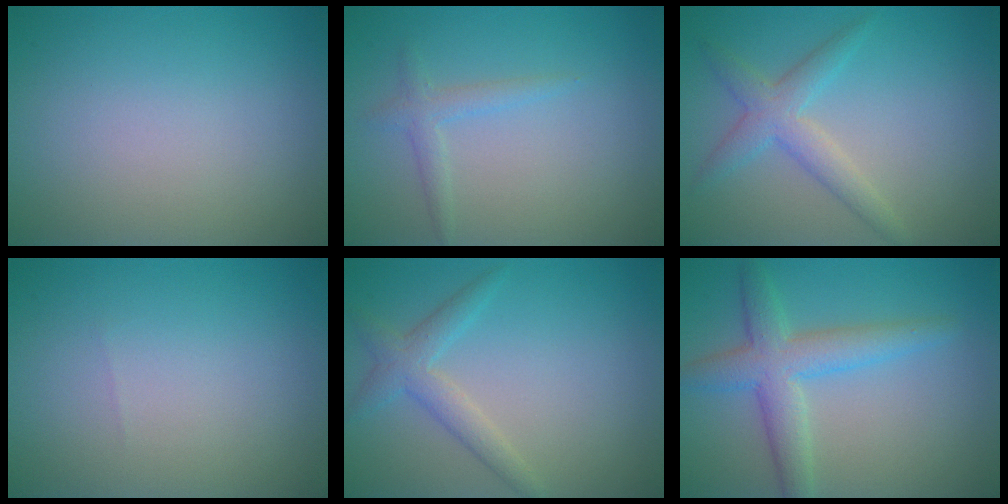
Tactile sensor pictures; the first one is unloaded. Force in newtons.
{"total": 0.9, "press": 0.9, "slide": 0.1}
{"total": 3.2, "press": 3.2, "slide": 0.0}
{"total": 0.0}
{"total": 2.6, "press": 2.6, "slide": 0.2}
{"total": 4.7, "press": 4.7, "slide": 0.1}